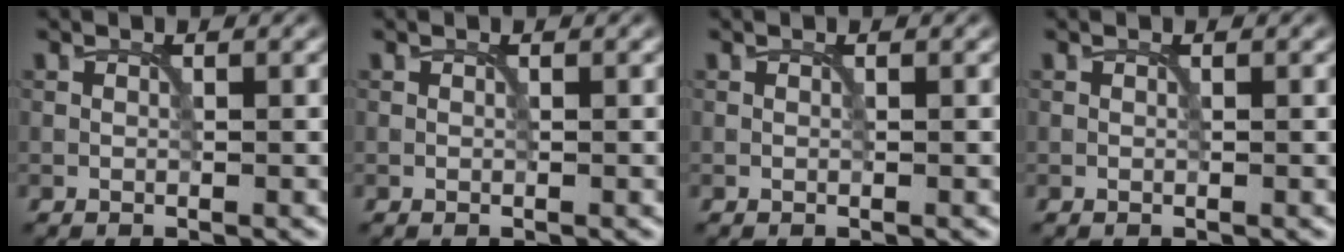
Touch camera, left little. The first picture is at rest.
{"total": 0.0}
{"total": 0.0}
{"total": 0.0}